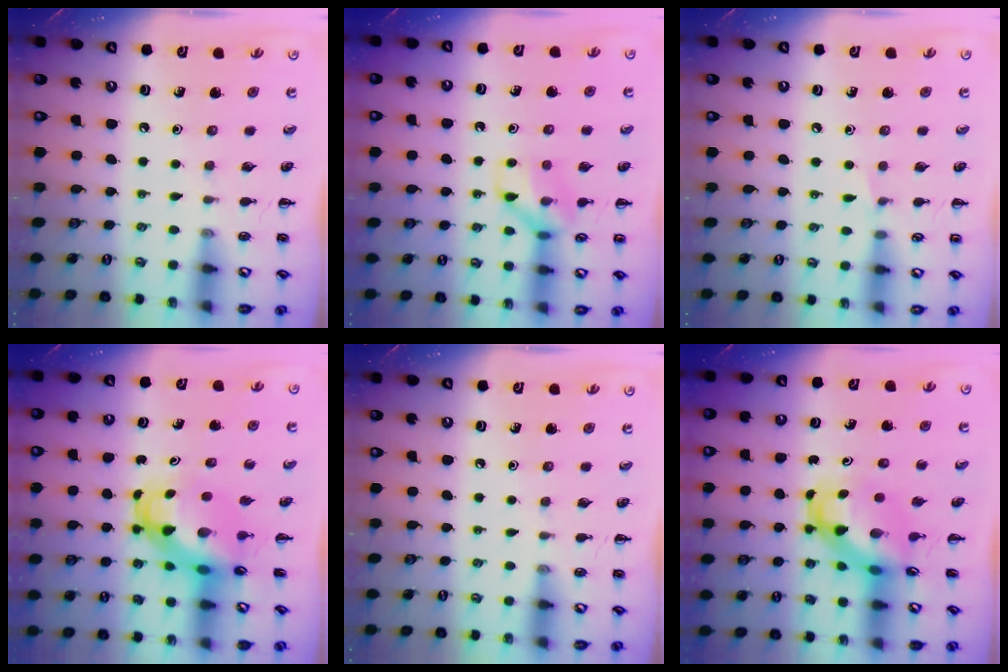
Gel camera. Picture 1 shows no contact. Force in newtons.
{"total": 9.5, "press": 9.5, "slide": 0.2}
{"total": 3.7, "press": 3.6, "slide": 1.1}
{"total": 5.5, "press": 5.3, "slide": 1.5}
{"total": 0.0}
{"total": 4.6, "press": 4.4, "slide": 1.1}